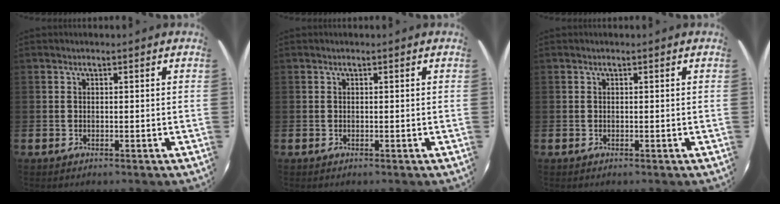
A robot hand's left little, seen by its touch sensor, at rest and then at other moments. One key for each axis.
{"total": 0.0}
{"total": 0.0}